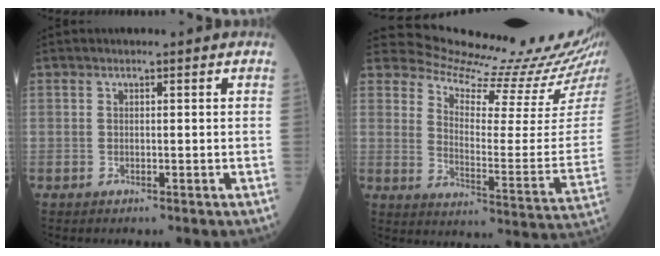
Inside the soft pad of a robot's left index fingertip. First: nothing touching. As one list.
[{"total": 17.7, "force": [17.4, -1.6, 2.8], "torque": [-0.056, -0.128, 0.224]}]